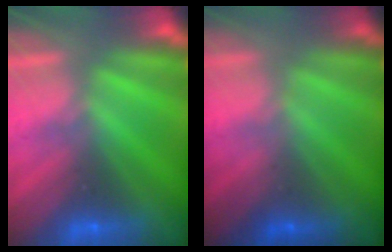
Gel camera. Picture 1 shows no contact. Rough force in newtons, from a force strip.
{"total": 1.1}